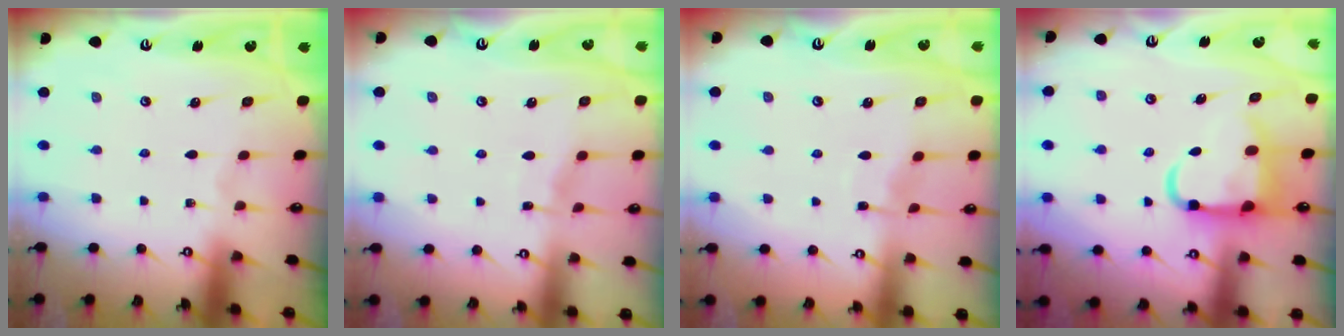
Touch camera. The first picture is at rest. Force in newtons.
{"total": 4.5, "press": 4.5, "slide": 0.4}
{"total": 4.2, "press": 4.2, "slide": 0.5}
{"total": 9.5, "press": 9.4, "slide": 1.3}